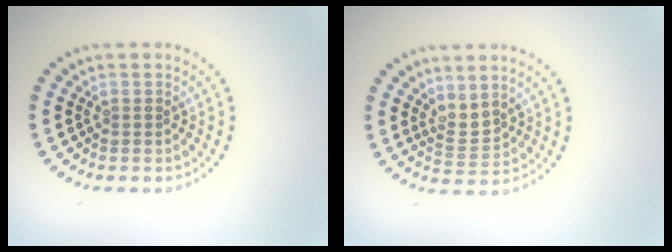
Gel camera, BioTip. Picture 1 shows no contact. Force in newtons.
{"total": 2.0, "press": 1.4, "slide": 1.3}